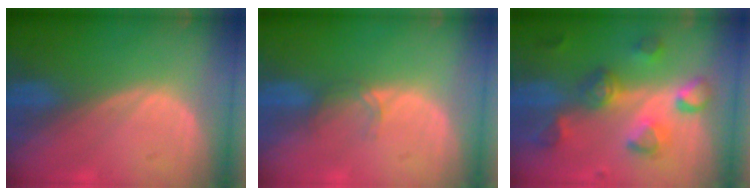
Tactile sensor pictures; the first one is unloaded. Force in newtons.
{"total": 1.5, "press": 1.5, "slide": 0.2}
{"total": 8.1, "press": 7.8, "slide": 2.3}